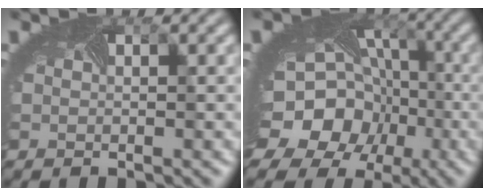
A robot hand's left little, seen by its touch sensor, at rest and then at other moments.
{"total": 16.0, "force": [-5.6, 13.6, 6.3], "torque": [-0.144, -0.043, -0.093]}